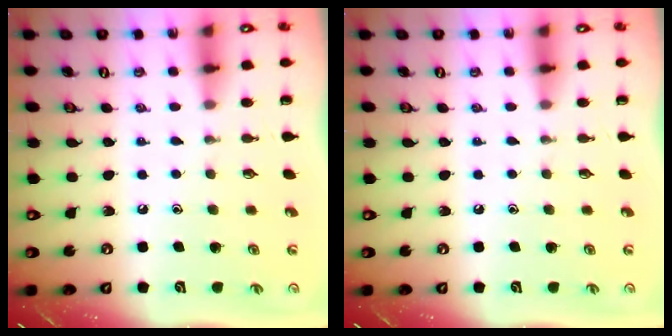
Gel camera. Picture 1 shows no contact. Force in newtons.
{"total": 0.0}